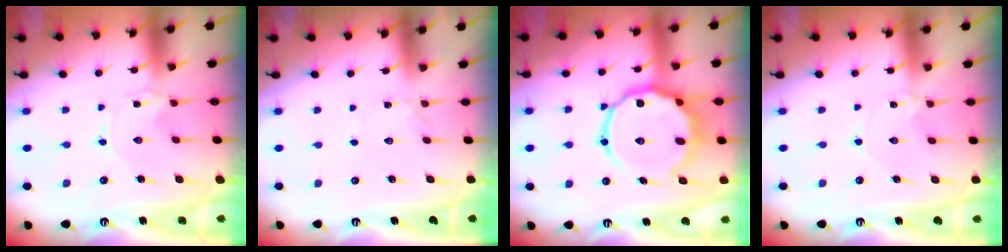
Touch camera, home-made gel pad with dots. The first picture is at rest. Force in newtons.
{"total": 1.4, "press": 1.4, "slide": 0.3}
{"total": 16.1, "press": 16.0, "slide": 1.5}
{"total": 0.9, "press": 0.9, "slide": 0.2}